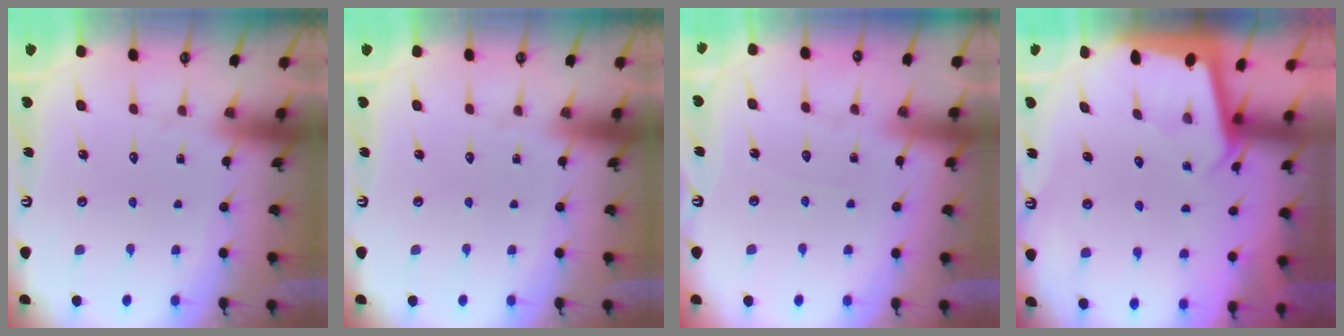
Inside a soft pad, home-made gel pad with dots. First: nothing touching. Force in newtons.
{"total": 0.0}
{"total": 2.6, "press": 2.5, "slide": 0.4}
{"total": 1.9, "press": 1.9, "slide": 0.1}